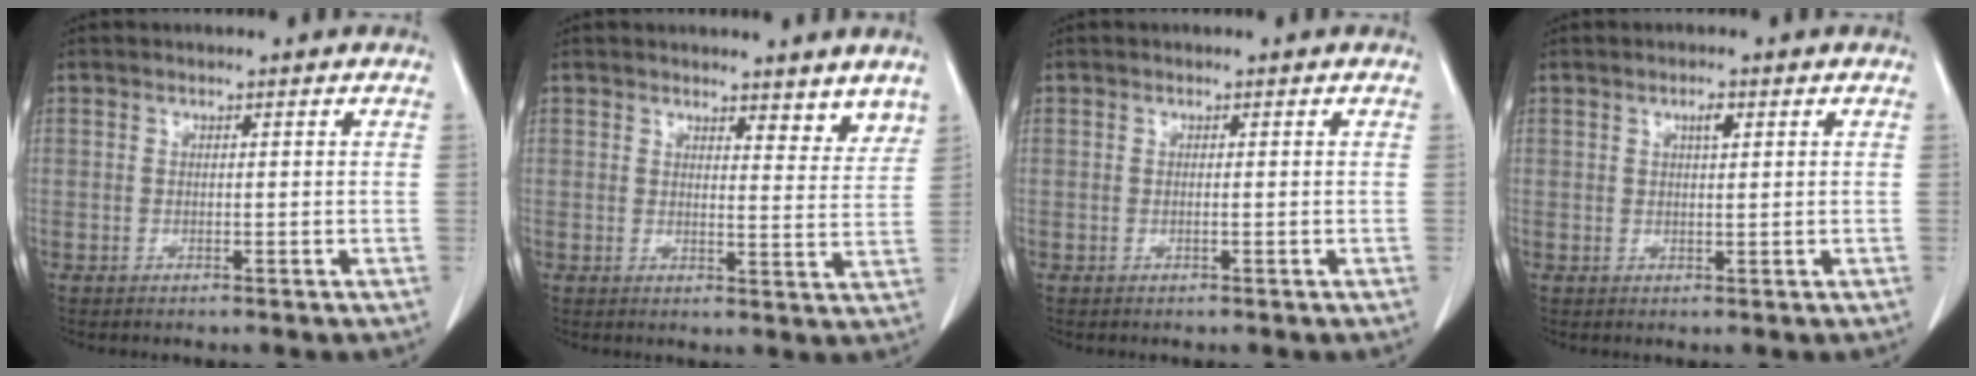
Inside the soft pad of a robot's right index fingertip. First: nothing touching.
{"total": 5.2, "force": [4.5, 1.8, 1.8], "torque": [-0.005, -0.020, 0.048]}
{"total": 0.0}
{"total": 1.6, "force": [0.7, 0.5, 1.3], "torque": [-0.023, 0.001, 0.010]}